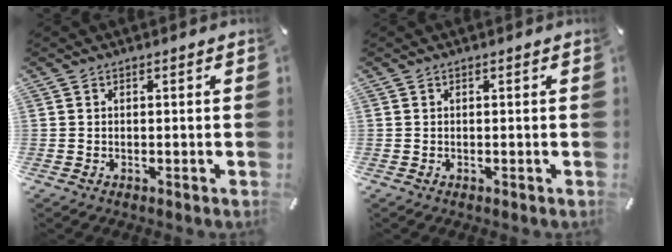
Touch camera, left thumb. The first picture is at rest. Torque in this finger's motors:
{"motor_torque": [0.08, 0.08, -0.04, -0.03, 0.00]}